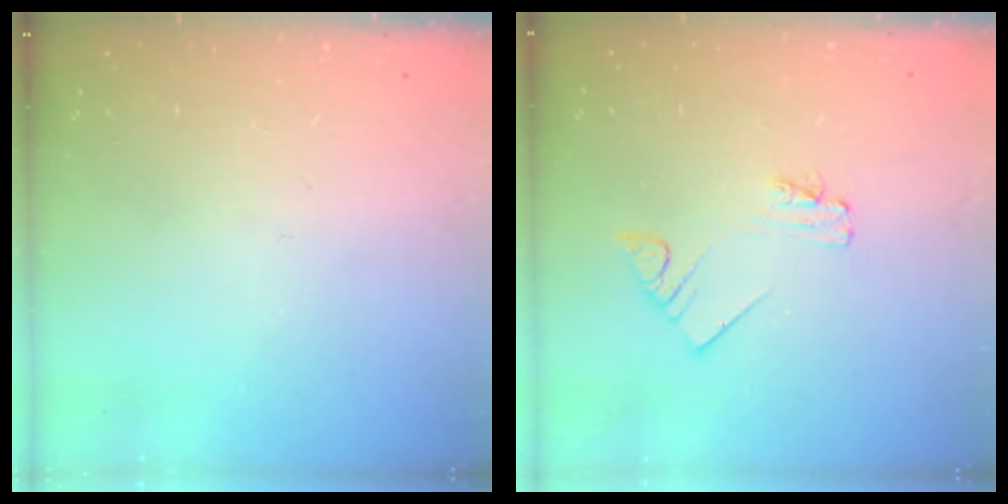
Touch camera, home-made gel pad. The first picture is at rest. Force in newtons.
{"total": 1.9, "press": 1.9, "slide": 0.1}